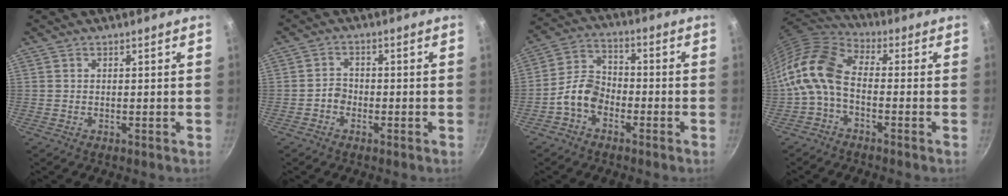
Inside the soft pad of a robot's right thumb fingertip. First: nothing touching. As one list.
[{"total": 2.4, "force": [-1.1, 1.9, 1.0], "torque": [-0.004, 0.016, -0.023]}, {"total": 7.5, "force": [-3.4, 5.1, 4.4], "torque": [-0.065, 0.040, -0.078]}, {"total": 12.1, "force": [-2.3, 7.2, 9.4], "torque": [-0.188, 0.039, -0.068]}]